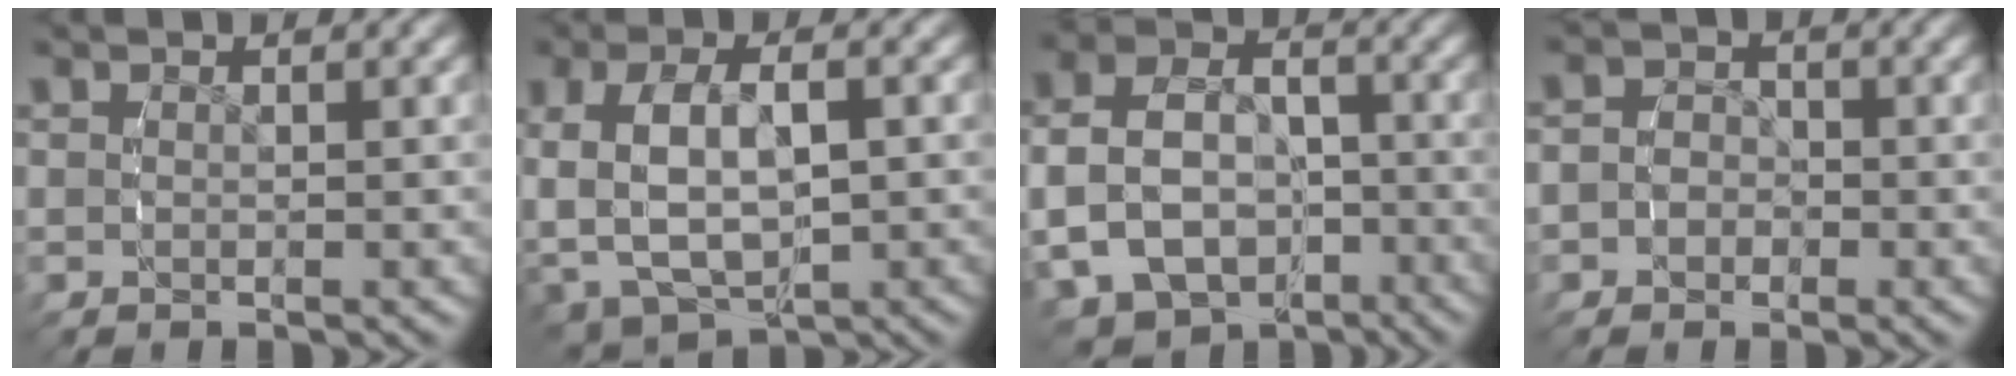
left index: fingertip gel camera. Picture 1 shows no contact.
{"total": 8.8, "force": [-0.7, 6.5, 5.9], "torque": [-0.140, -0.029, 0.003]}
{"total": 11.8, "force": [-4.5, 9.6, 5.2], "torque": [-0.116, -0.058, -0.065]}
{"total": 3.0, "force": [-1.2, 2.7, 0.6], "torque": [-0.014, -0.013, -0.024]}